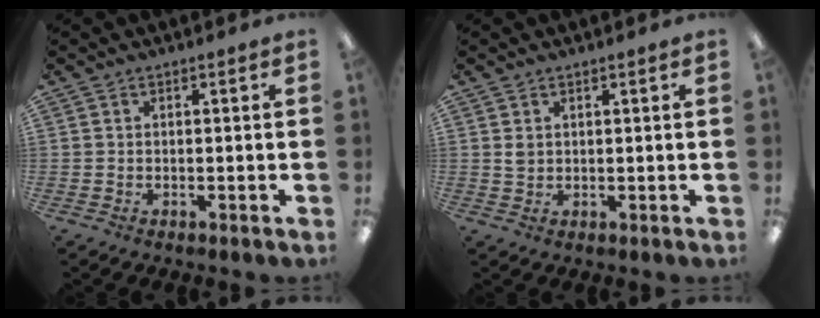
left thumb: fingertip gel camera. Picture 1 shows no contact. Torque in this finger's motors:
{"motor_torque": [0.28, 0.28, 0.40, -0.30, -0.02]}